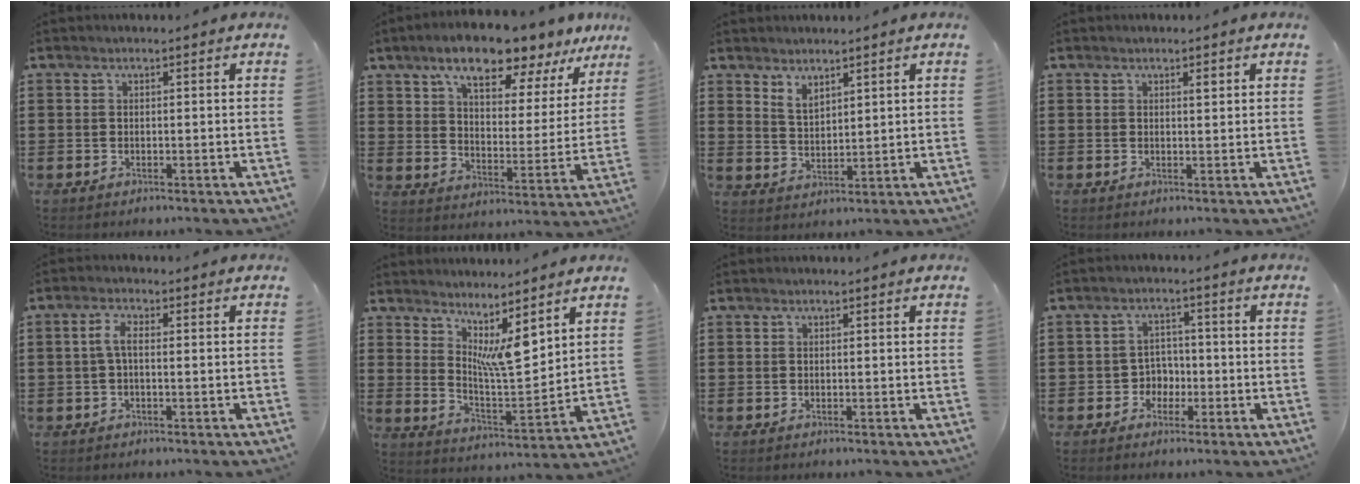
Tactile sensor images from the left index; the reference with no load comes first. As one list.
[{"total": 10.0, "force": [8.4, 2.1, 5.1], "torque": [-0.101, -0.046, 0.142]}, {"total": 3.0, "force": [2.6, 1.0, 1.0], "torque": [-0.025, 0.000, 0.050]}, {"total": 1.2, "force": [0.8, 0.4, 0.8], "torque": [-0.008, 0.000, 0.011]}, {"total": 3.5, "force": [-0.2, 1.3, 3.2], "torque": [-0.075, 0.003, -0.010]}, {"total": 7.1, "force": [5.0, 1.4, 4.9], "torque": [-0.100, -0.033, 0.088]}, {"total": 0.0}, {"total": 3.2, "force": [-1.5, 2.7, 1.1], "torque": [-0.031, 0.005, -0.034]}]